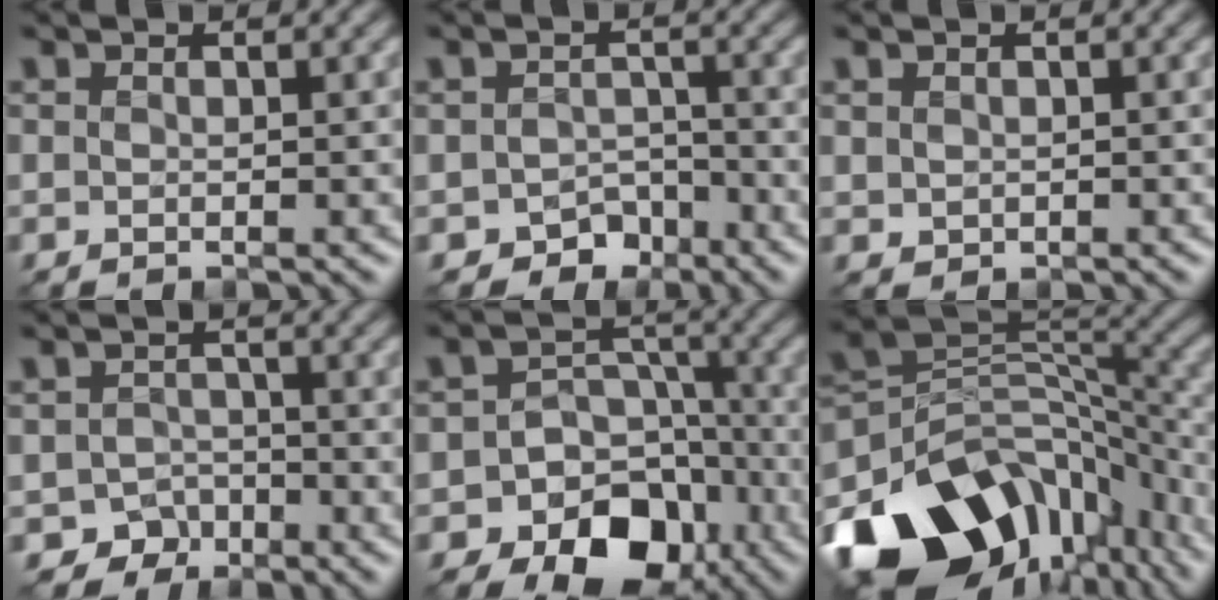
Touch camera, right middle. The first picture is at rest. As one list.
[{"total": 3.1, "force": [-2.2, 2.0, 0.8], "torque": [-0.002, 0.000, -0.033]}, {"total": 0.7, "force": [0.2, 0.6, 0.1], "torque": [-0.006, -0.002, 0.007]}, {"total": 3.3, "force": [-2.4, 2.2, 0.2], "torque": [0.009, -0.001, -0.038]}, {"total": 12.1, "force": [-6.7, 9.2, 4.2], "torque": [-0.043, -0.013, -0.128]}, {"total": 14.6, "force": [-7.6, 9.6, 8.0], "torque": [-0.160, -0.005, -0.118]}]